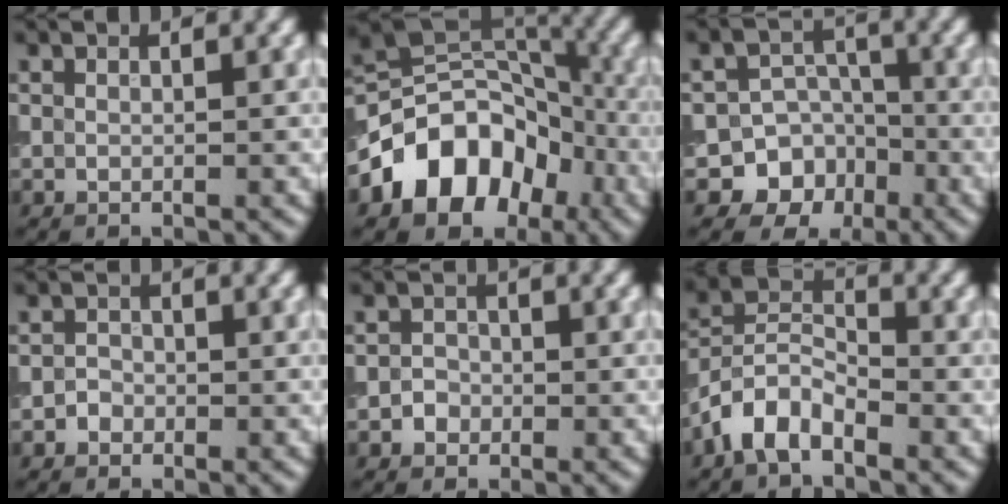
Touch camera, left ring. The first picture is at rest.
{"total": 9.3, "force": [-4.3, 6.7, 4.8], "torque": [-0.056, 0.008, -0.084]}
{"total": 7.1, "force": [-3.5, 6.1, 1.2], "torque": [0.013, -0.009, -0.079]}
{"total": 1.0, "force": [-0.5, 0.9, 0.2], "torque": [0.003, 0.001, -0.010]}
{"total": 1.3, "force": [-0.5, 1.2, 0.3], "torque": [0.003, 0.002, -0.011]}
{"total": 4.6, "force": [-2.9, 2.4, 2.7], "torque": [-0.049, 0.011, -0.067]}